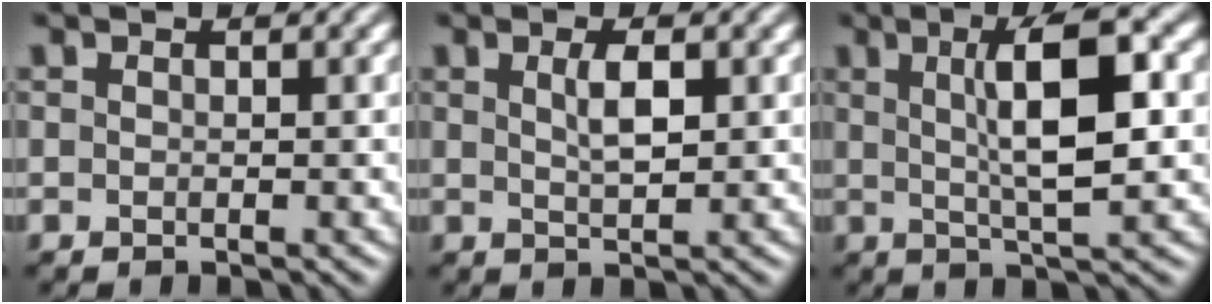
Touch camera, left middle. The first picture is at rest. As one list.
[{"total": 2.3, "force": [0.8, 0.6, 2.1], "torque": [-0.039, 0.002, 0.015]}, {"total": 7.5, "force": [1.3, 1.7, 7.2], "torque": [-0.105, 0.012, 0.021]}]